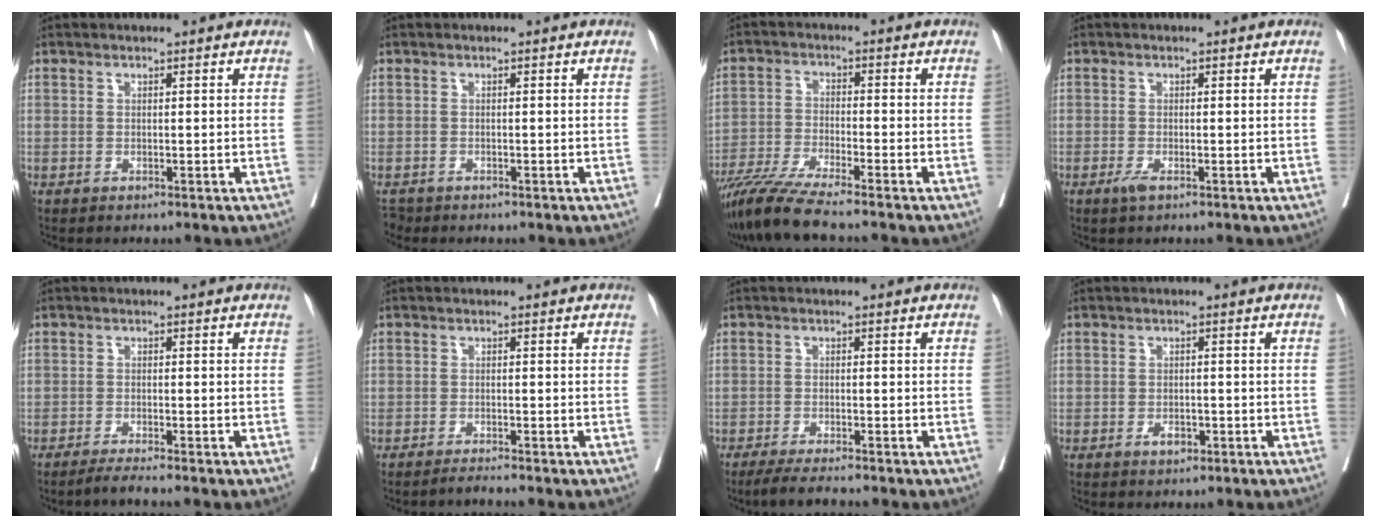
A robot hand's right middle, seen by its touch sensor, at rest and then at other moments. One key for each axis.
{"total": 1.1, "fx": -1.0, "fy": 0.3, "fz": 0.0, "tx": -0.003, "ty": -0.005, "tz": -0.016}
{"total": 8.6, "fx": -7.3, "fy": -1.0, "fz": 4.4, "tx": -0.072, "ty": -0.029, "tz": -0.135}
{"total": 1.3, "fx": -0.8, "fy": 0.1, "fz": 1.0, "tx": -0.021, "ty": -0.004, "tz": -0.013}
{"total": 2.5, "fx": -2.2, "fy": -0.7, "fz": 1.1, "tx": -0.024, "ty": -0.006, "tz": -0.043}
{"total": 1.5, "fx": -1.4, "fy": -0.6, "fz": 0.3, "tx": -0.008, "ty": -0.002, "tz": -0.027}
{"total": 4.2, "fx": -3.6, "fy": -0.2, "fz": 2.2, "tx": -0.036, "ty": -0.012, "tz": -0.064}
{"total": 1.6, "fx": -0.8, "fy": 1.0, "fz": 1.0, "tx": -0.016, "ty": 0.001, "tz": -0.010}